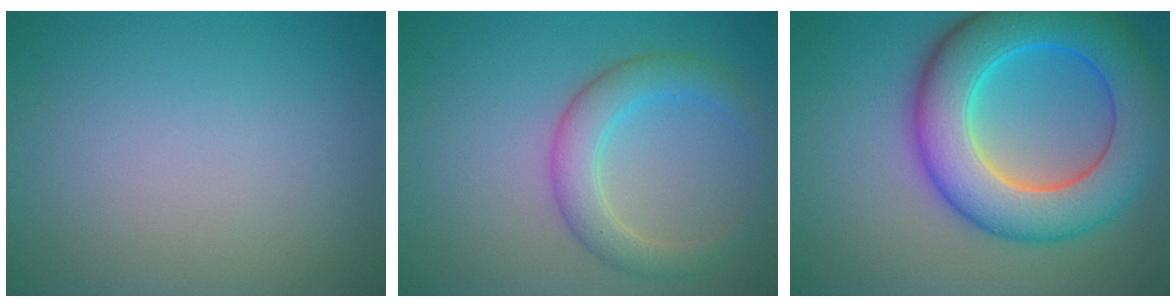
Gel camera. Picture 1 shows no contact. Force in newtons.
{"total": 3.9, "press": 3.9, "slide": 0.2}
{"total": 11.0, "press": 11.0, "slide": 0.5}